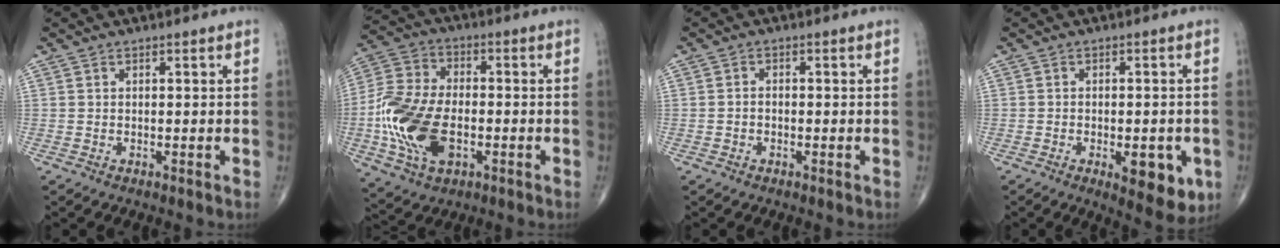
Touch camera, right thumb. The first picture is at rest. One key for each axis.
{"total": 17.2, "fx": -3.6, "fy": 10.3, "fz": 13.3, "tx": -0.270, "ty": 0.011, "tz": -0.067}
{"total": 1.2, "fx": -0.5, "fy": 0.9, "fz": 0.7, "tx": -0.009, "ty": 0.006, "tz": -0.008}
{"total": 9.0, "fx": -3.0, "fy": 3.7, "fz": 7.5, "tx": -0.077, "ty": -0.003, "tz": -0.031}